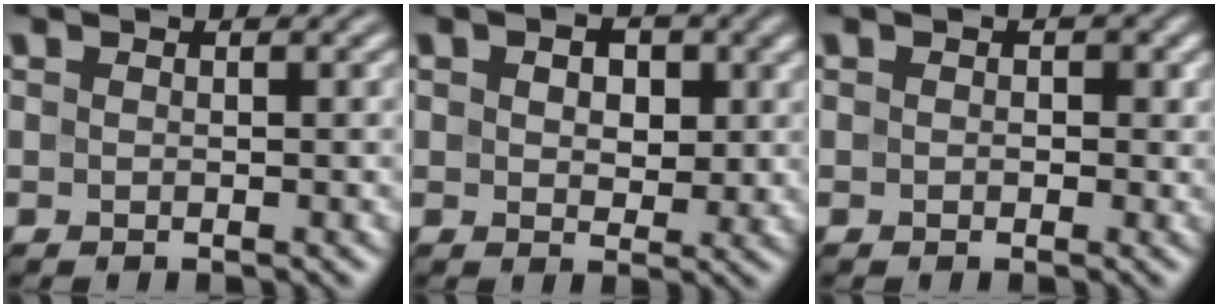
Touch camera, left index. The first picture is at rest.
{"total": 3.6, "force": [1.0, 2.4, 2.5], "torque": [-0.033, 0.001, 0.011]}
{"total": 1.0, "force": [0.2, 0.9, 0.4], "torque": [-0.001, -0.002, -0.002]}